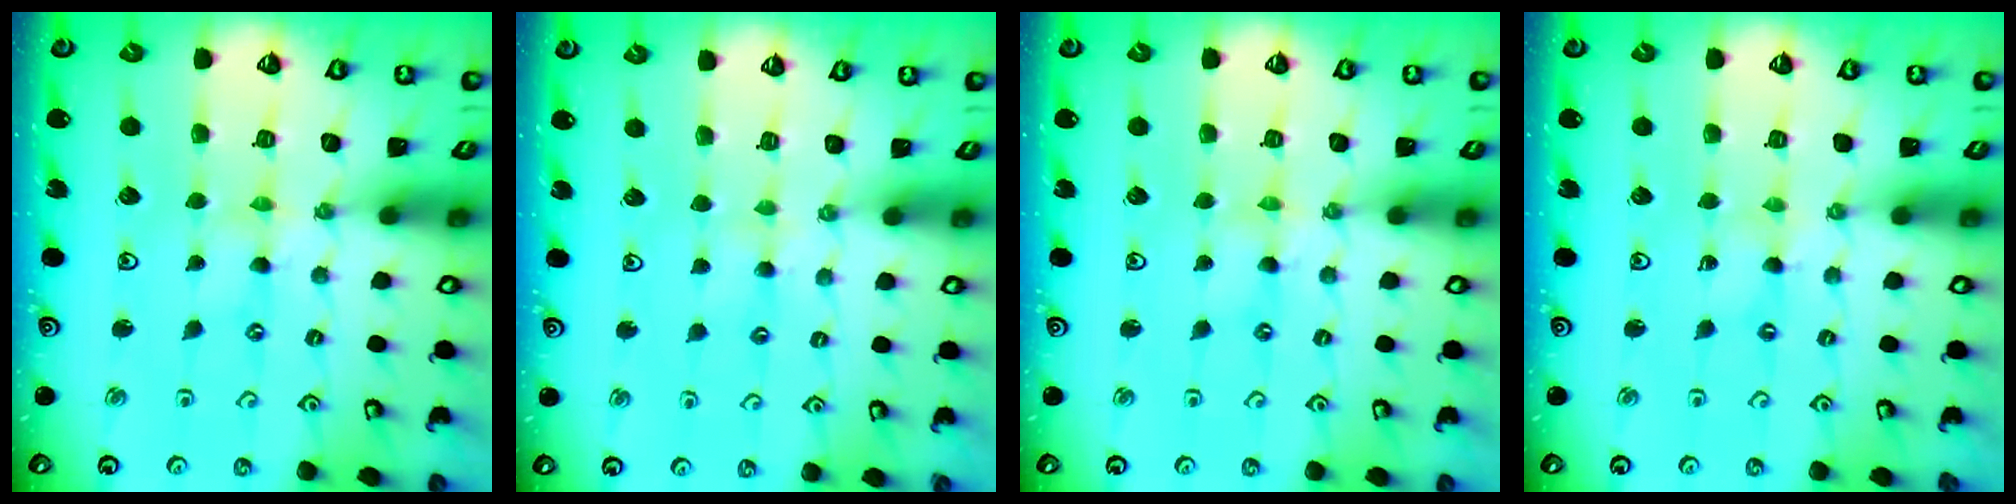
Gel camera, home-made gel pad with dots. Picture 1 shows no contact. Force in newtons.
{"total": 3.0, "press": 3.0, "slide": 0.4}
{"total": 0.0}
{"total": 0.0}